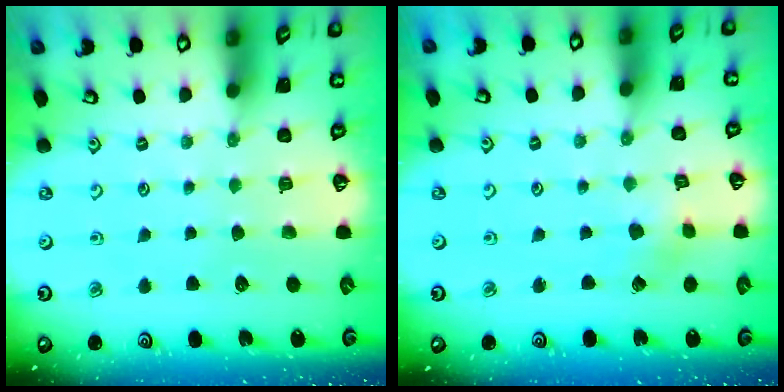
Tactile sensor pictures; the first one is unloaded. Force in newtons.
{"total": 2.4, "press": 2.4, "slide": 0.2}